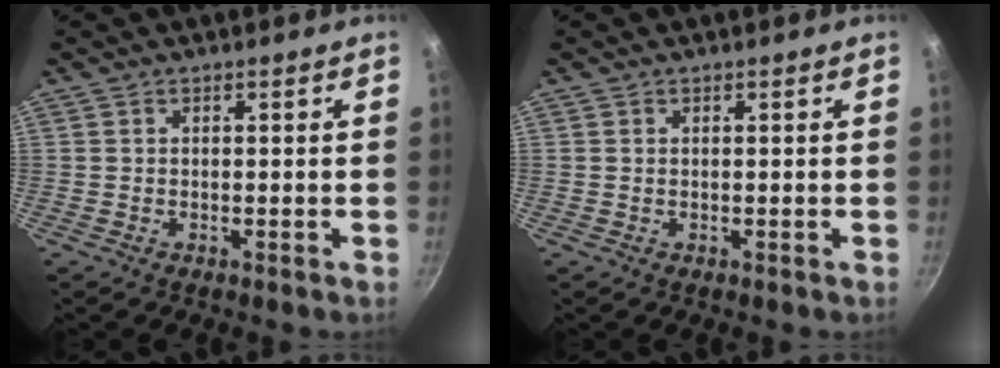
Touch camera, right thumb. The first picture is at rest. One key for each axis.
{"total": 0.0}